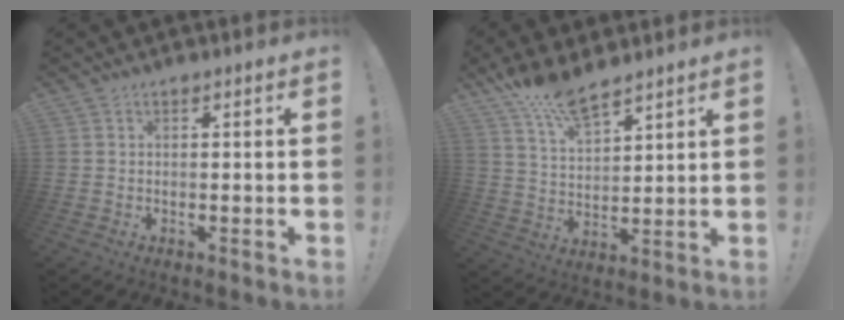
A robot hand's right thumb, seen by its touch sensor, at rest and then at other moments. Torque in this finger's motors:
{"motor_torque": [0.04, 2.38, 0.39, 0.08, 0.15]}